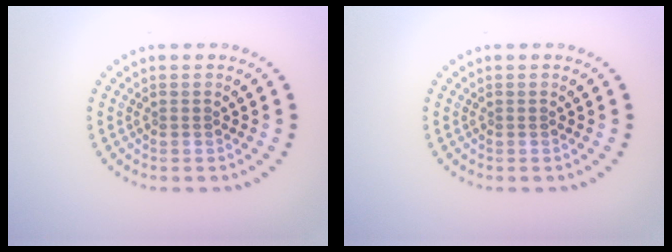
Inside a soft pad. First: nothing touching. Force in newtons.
{"total": 0.0}